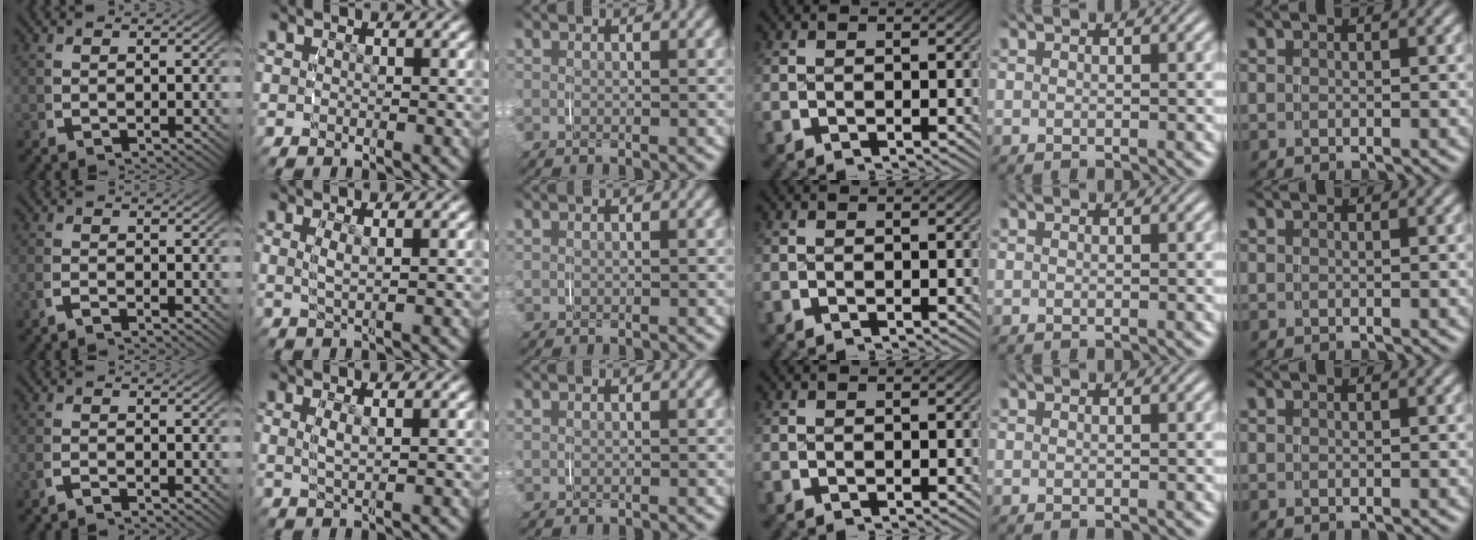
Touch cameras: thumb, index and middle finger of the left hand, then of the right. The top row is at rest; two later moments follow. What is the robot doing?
{"motion": "grasp_and_lifting", "object": "paper"}